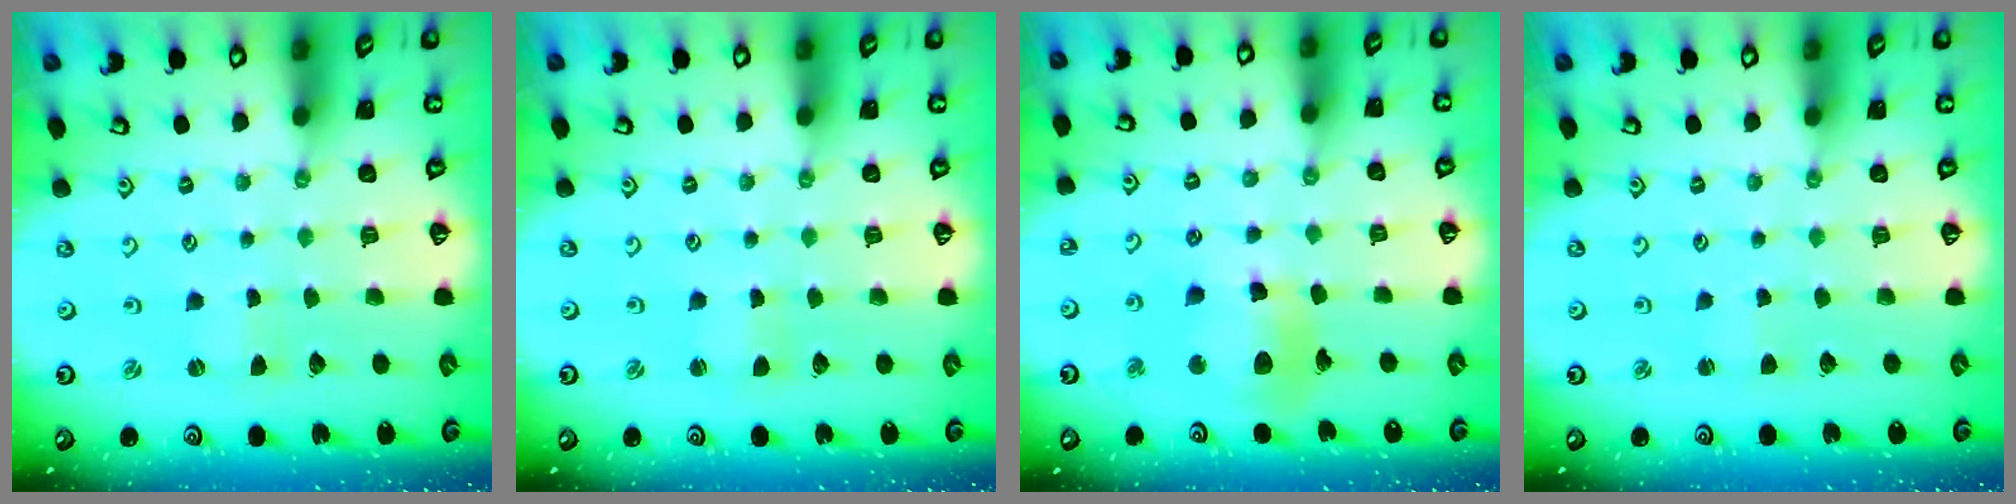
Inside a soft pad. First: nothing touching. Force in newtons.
{"total": 1.2, "press": 1.2, "slide": 0.2}
{"total": 12.7, "press": 12.7, "slide": 1.4}
{"total": 1.8, "press": 1.8, "slide": 0.2}